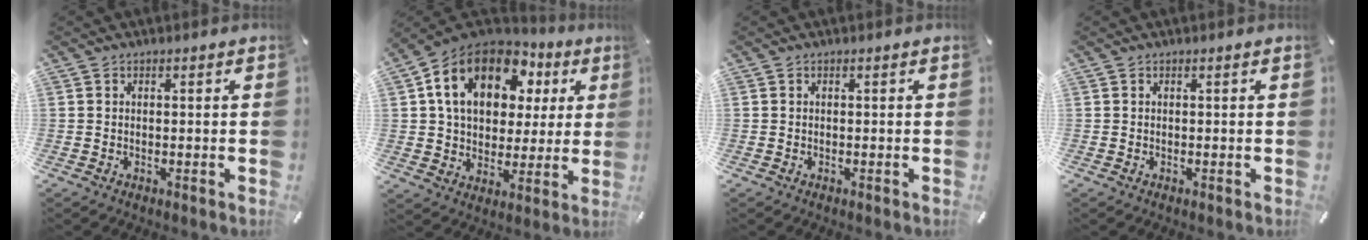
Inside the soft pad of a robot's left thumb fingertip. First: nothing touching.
{"total": 17.9, "force": [7.5, 12.9, 9.9], "torque": [-0.175, -0.013, 0.138]}
{"total": 0.0}
{"total": 0.0}